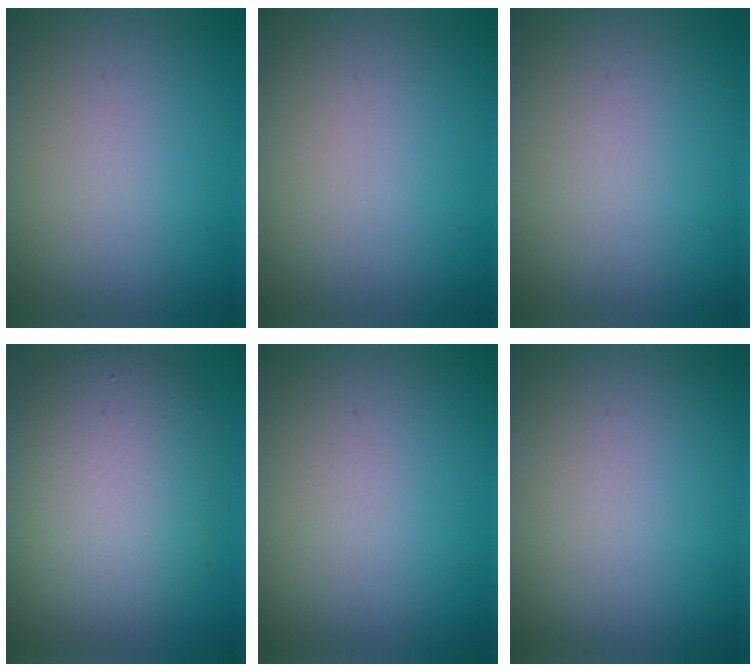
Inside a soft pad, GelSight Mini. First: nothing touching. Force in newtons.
{"total": 0.0}
{"total": 0.0}
{"total": 6.8, "press": 6.7, "slide": 0.5}
{"total": 0.0}
{"total": 0.0}